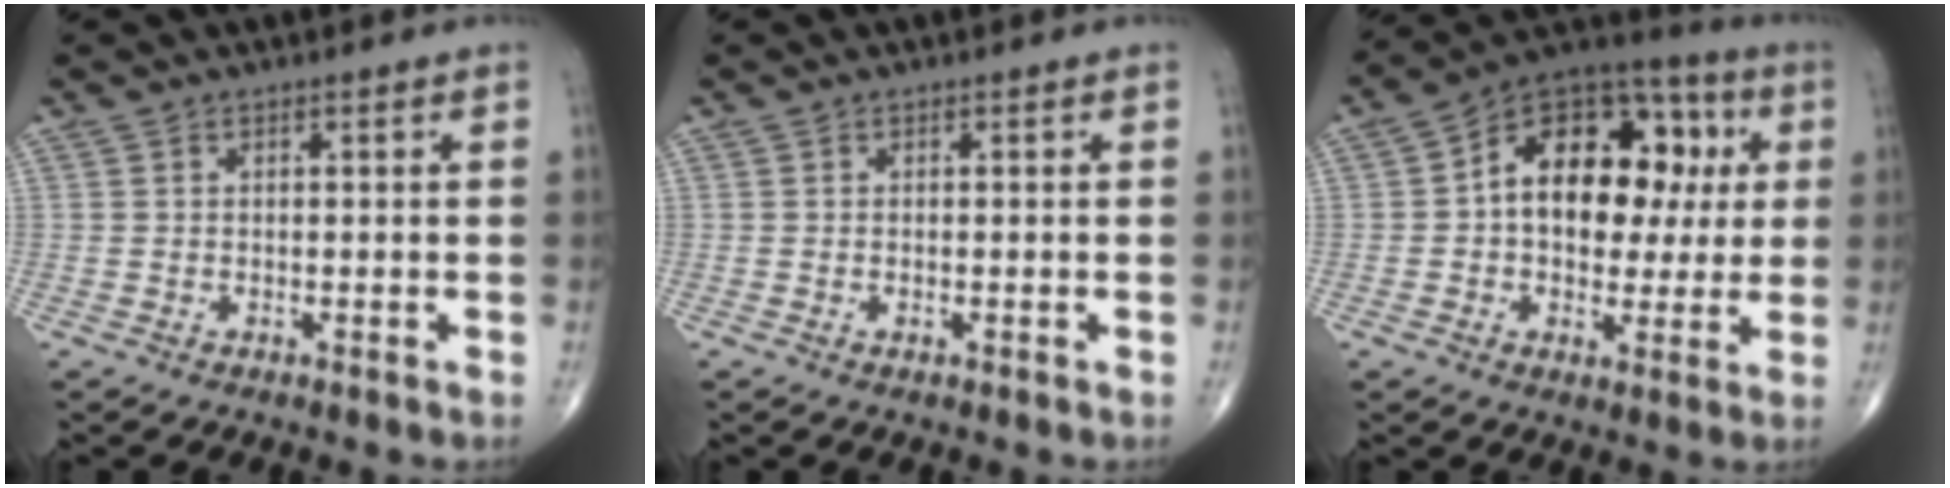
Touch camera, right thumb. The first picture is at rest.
{"total": 0.5, "force": [-0.2, 0.2, 0.5], "torque": [-0.009, 0.000, -0.002]}
{"total": 19.6, "force": [2.4, 12.9, 14.6], "torque": [-0.161, 0.032, 0.031]}